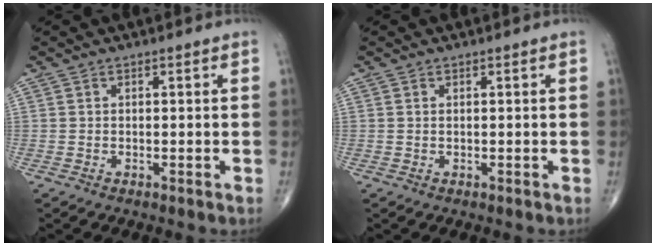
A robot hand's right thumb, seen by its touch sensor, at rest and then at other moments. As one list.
[{"total": 0.0}]